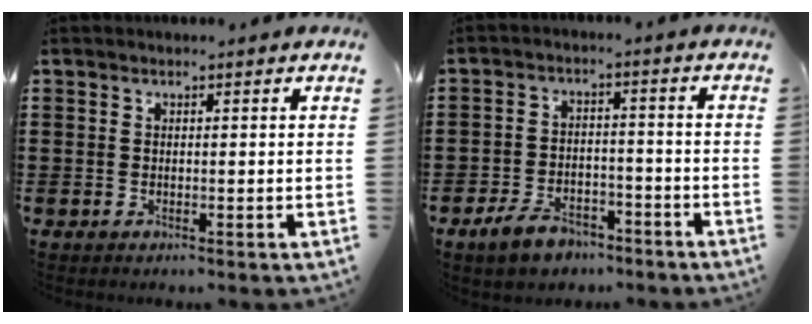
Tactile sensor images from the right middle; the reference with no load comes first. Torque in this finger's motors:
{"motor_torque": [2.10, 0.04, 0.13, 0.04]}